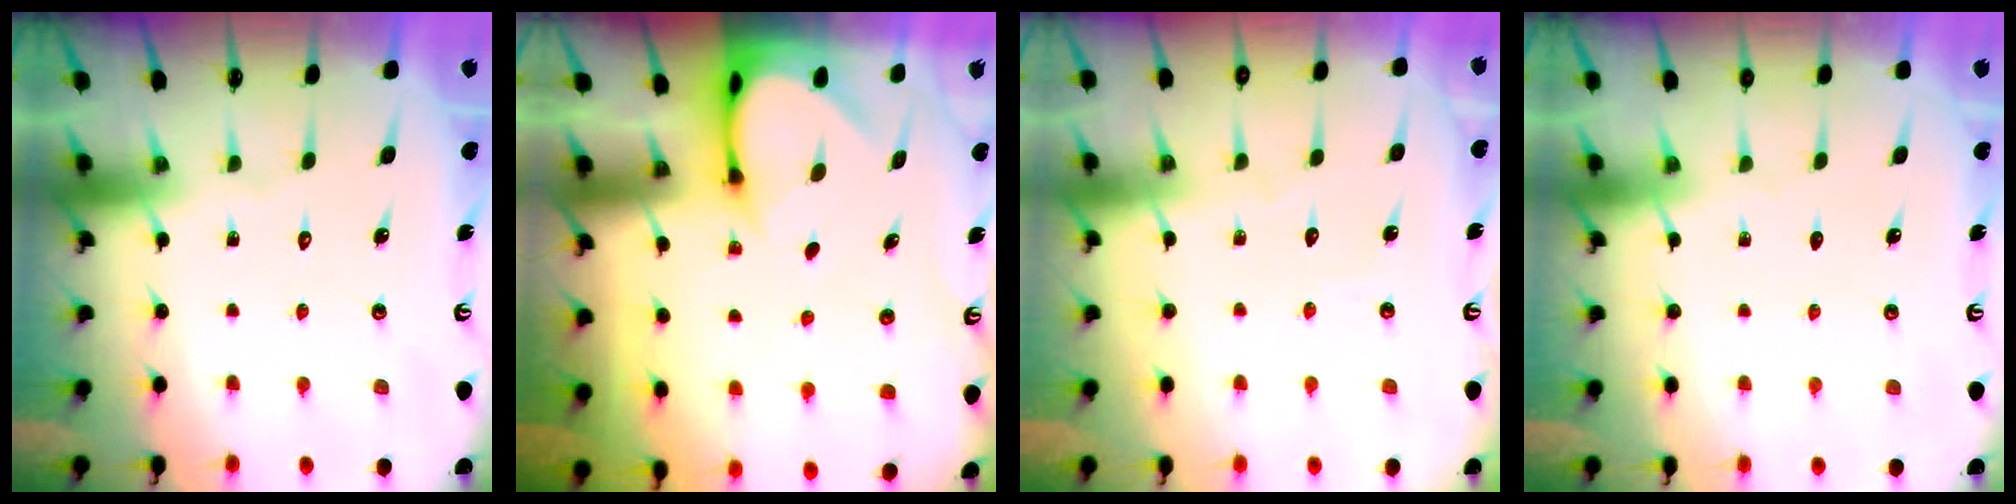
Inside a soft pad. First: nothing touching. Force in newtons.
{"total": 3.5, "press": 3.5, "slide": 0.2}
{"total": 2.1, "press": 2.1, "slide": 0.2}
{"total": 0.7, "press": 0.7, "slide": 0.2}